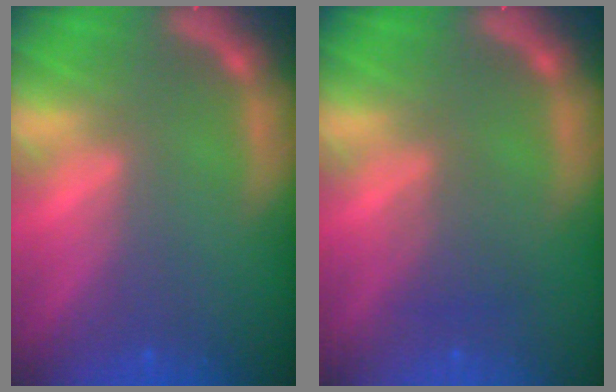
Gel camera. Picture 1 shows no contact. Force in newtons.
{"total": 2.0}